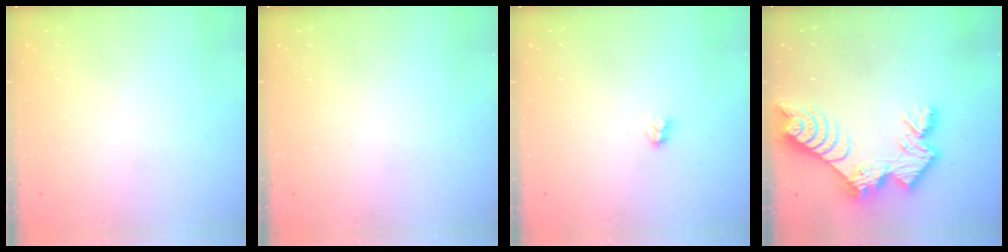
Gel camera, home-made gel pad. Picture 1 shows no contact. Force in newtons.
{"total": 0.0}
{"total": 2.9, "press": 2.9, "slide": 0.3}
{"total": 13.8, "press": 13.8, "slide": 1.1}